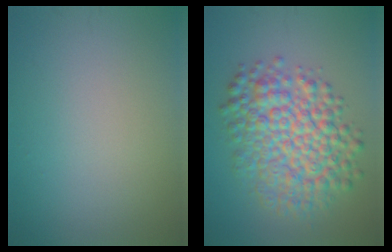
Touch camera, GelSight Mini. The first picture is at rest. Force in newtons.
{"total": 8.2, "press": 8.2, "slide": 0.1}